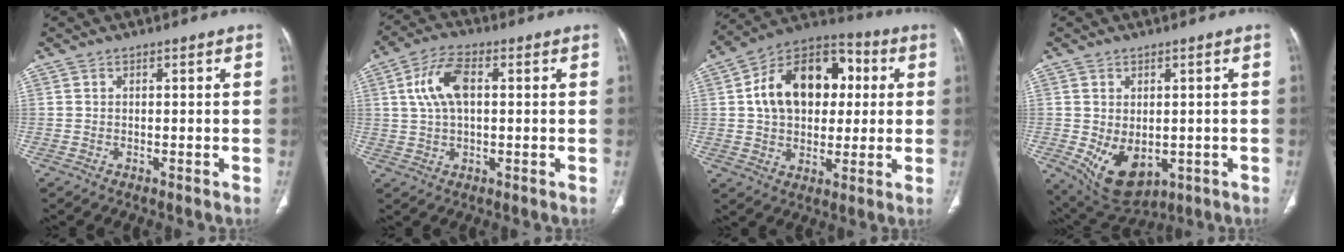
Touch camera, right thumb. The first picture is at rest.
{"total": 8.7, "force": [1.7, 4.5, 7.2], "torque": [-0.145, 0.014, 0.032]}
{"total": 19.3, "force": [3.2, 13.4, 13.6], "torque": [-0.182, 0.022, 0.048]}
{"total": 9.6, "force": [-1.8, 6.3, 7.0], "torque": [-0.101, -0.012, -0.004]}